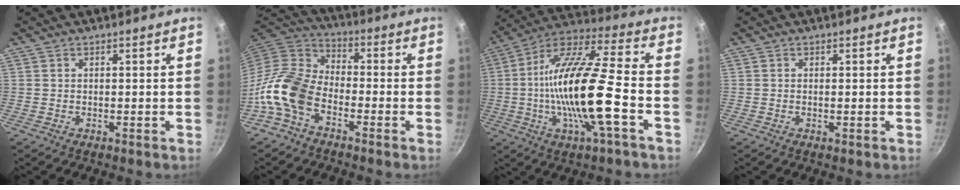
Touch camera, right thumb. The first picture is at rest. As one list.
[{"total": 11.9, "force": [-5.6, 7.4, 7.5], "torque": [-0.140, 0.058, -0.133]}, {"total": 20.5, "force": [-4.1, 4.2, 19.6], "torque": [-0.360, 0.025, -0.086]}, {"total": 0.5, "force": [-0.1, 0.1, 0.5], "torque": [-0.009, -0.001, -0.003]}]